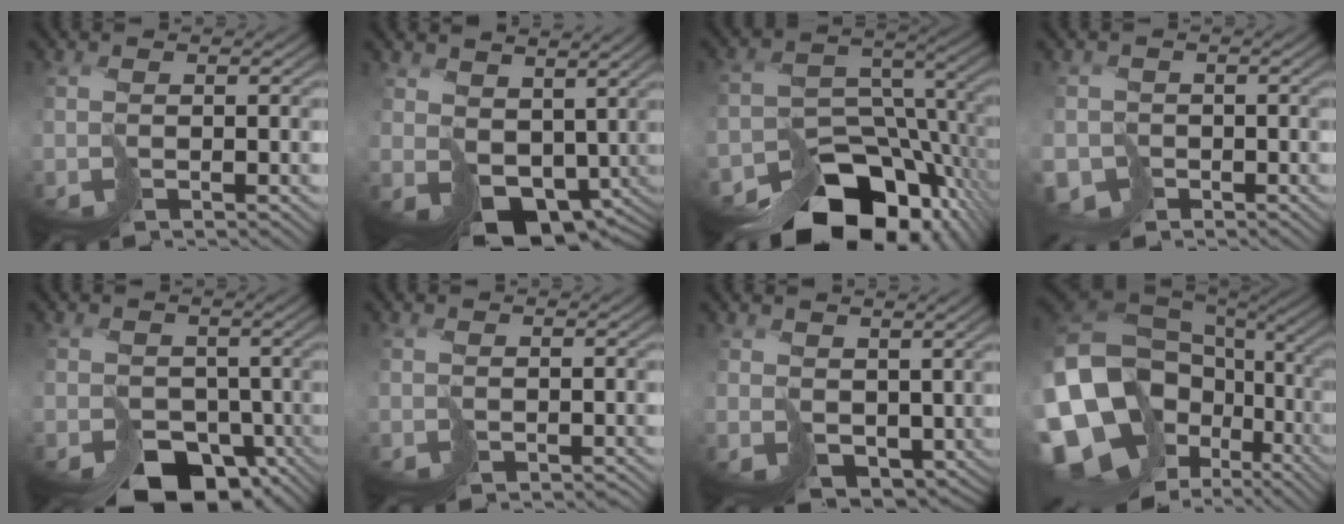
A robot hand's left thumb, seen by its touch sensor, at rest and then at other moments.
{"total": 9.7, "force": [1.2, 7.6, 6.0], "torque": [-0.134, -0.037, 0.053]}
{"total": 14.3, "force": [-9.9, 7.7, 6.8], "torque": [-0.104, -0.034, -0.135]}
{"total": 3.3, "force": [-2.3, 2.4, 0.4], "torque": [0.003, -0.010, -0.044]}
{"total": 8.4, "force": [-4.3, 6.2, 3.7], "torque": [-0.038, -0.030, -0.065]}
{"total": 0.8, "force": [-0.2, 0.7, 0.4], "torque": [0.001, -0.008, -0.001]}
{"total": 5.1, "force": [1.4, 3.7, 3.1], "torque": [-0.083, -0.022, 0.031]}
{"total": 18.4, "force": [-4.1, 14.3, 10.8], "torque": [-0.278, -0.022, -0.047]}